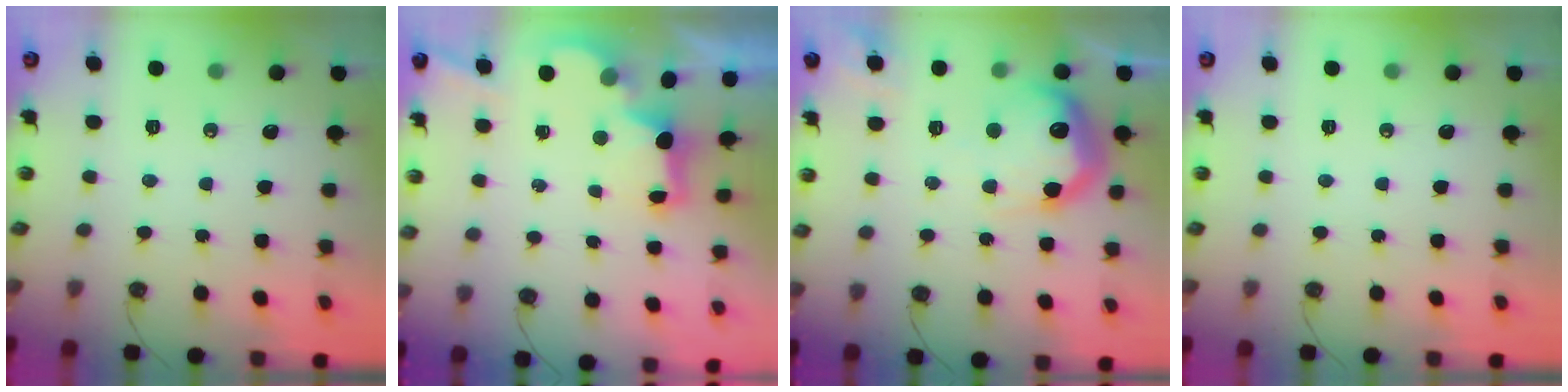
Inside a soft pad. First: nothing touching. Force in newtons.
{"total": 2.7, "press": 2.6, "slide": 0.7}
{"total": 18.7, "press": 18.7, "slide": 1.3}
{"total": 0.0}